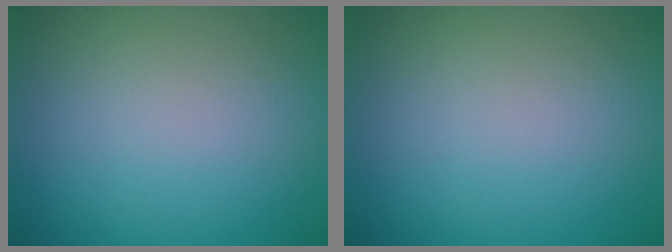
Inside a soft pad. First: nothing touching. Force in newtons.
{"total": 0.0}